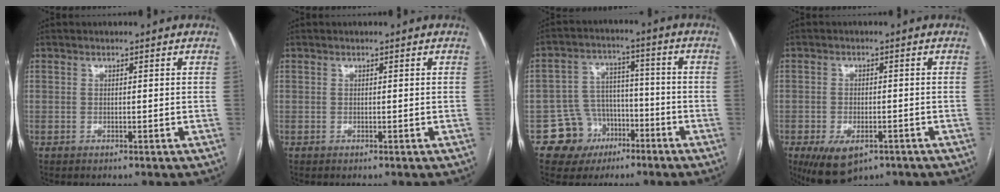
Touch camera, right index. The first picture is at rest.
{"total": 0.0}
{"total": 8.5, "force": [-4.1, 7.4, 0.7], "torque": [0.000, 0.030, -0.054]}
{"total": 7.5, "force": [-4.2, 3.9, 4.8], "torque": [-0.083, -0.008, -0.057]}